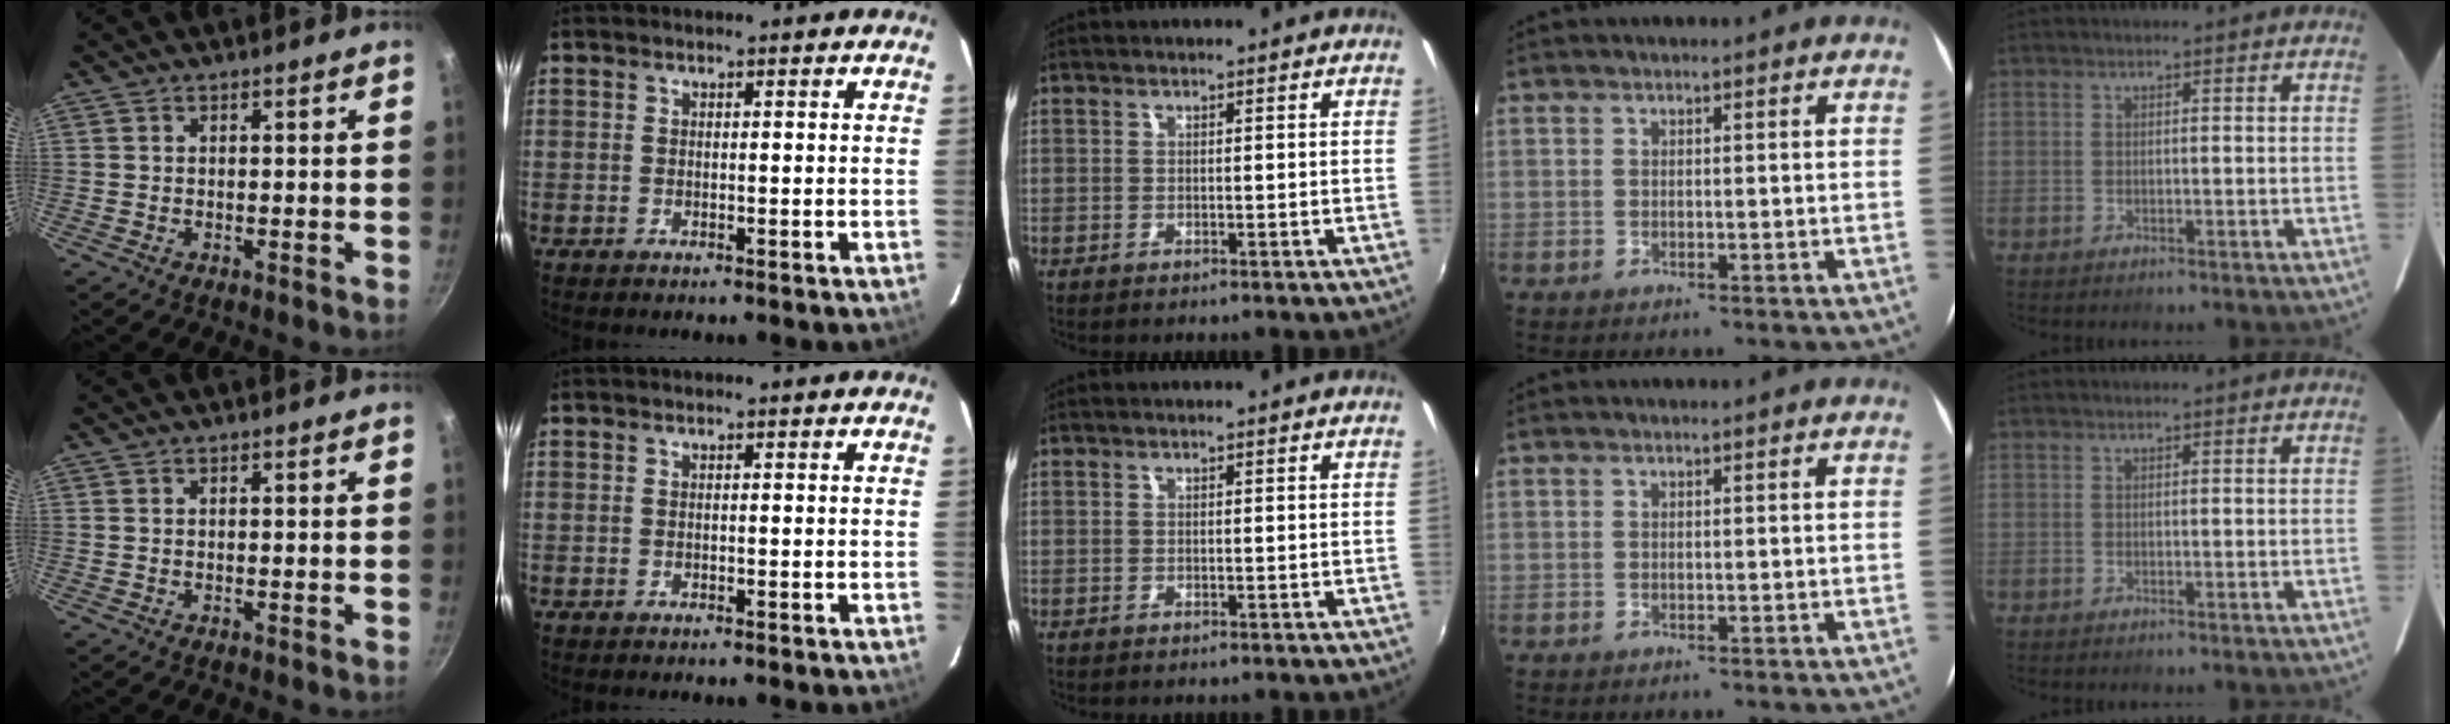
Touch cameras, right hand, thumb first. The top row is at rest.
{}